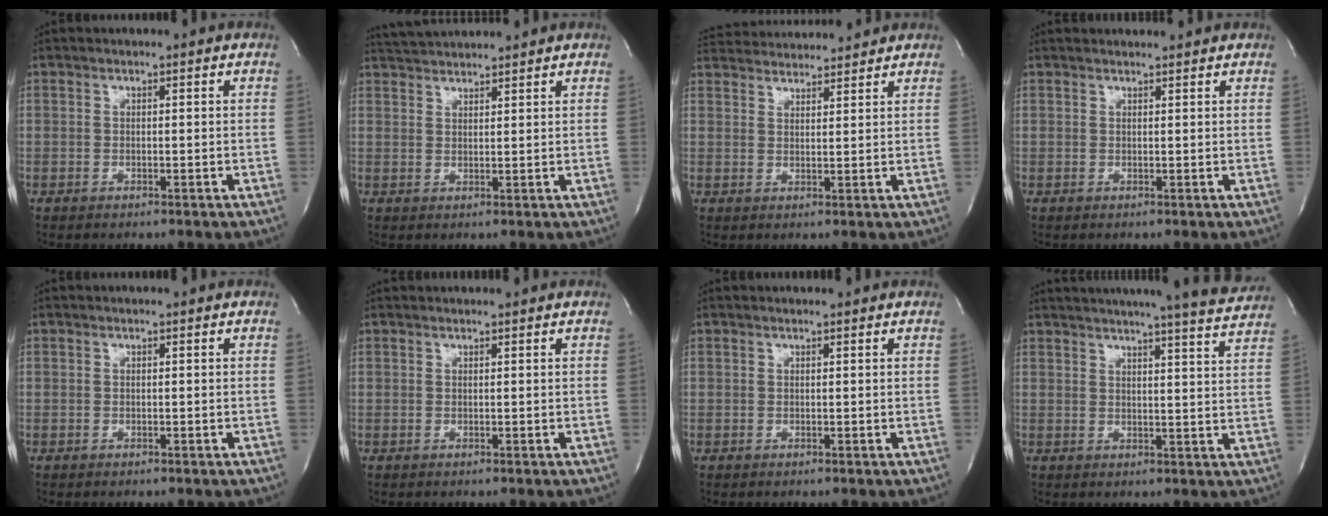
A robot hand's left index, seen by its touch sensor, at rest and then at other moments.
{"total": 5.3, "force": [5.2, -0.1, 1.0], "torque": [-0.026, 0.031, 0.091]}
{"total": 11.1, "force": [10.7, 1.2, 2.7], "torque": [-0.054, 0.030, 0.164]}
{"total": 2.8, "force": [2.7, 0.2, 0.4], "torque": [-0.010, 0.017, 0.036]}
{"total": 0.0}
{"total": 1.3, "force": [1.3, 0.0, 0.2], "torque": [-0.004, 0.015, 0.023]}
{"total": 0.7, "force": [0.7, 0.0, 0.1], "torque": [-0.007, 0.006, 0.012]}
{"total": 18.0, "force": [16.6, -0.7, 6.8], "torque": [-0.106, -0.037, 0.200]}